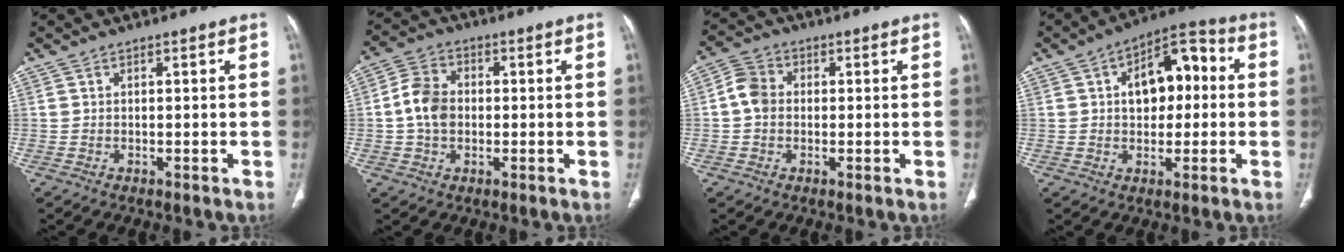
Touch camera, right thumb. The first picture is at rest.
{"total": 7.7, "force": [-0.3, 5.8, 5.1], "torque": [-0.091, 0.017, -0.013]}
{"total": 5.3, "force": [-0.1, 4.4, 2.9], "torque": [-0.049, 0.015, -0.011]}
{"total": 12.5, "force": [1.6, 7.7, 9.8], "torque": [-0.109, 0.035, 0.017]}